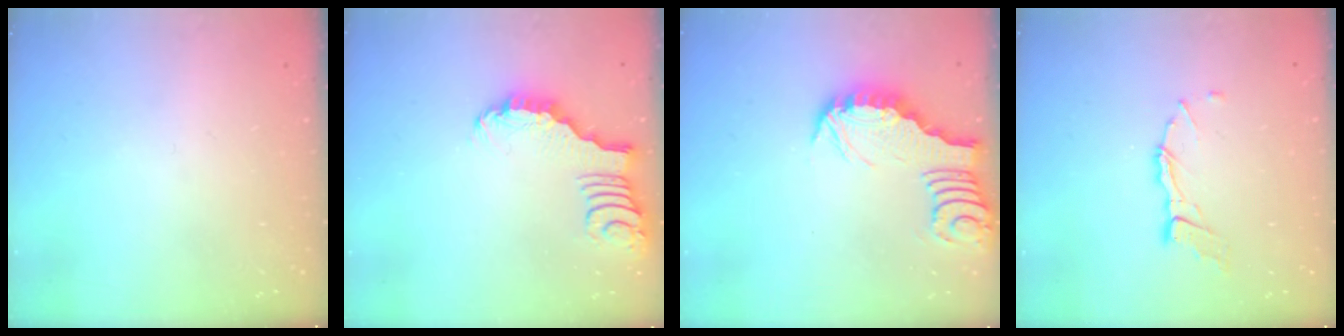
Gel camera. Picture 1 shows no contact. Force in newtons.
{"total": 2.2, "press": 2.2, "slide": 0.4}
{"total": 2.9, "press": 2.8, "slide": 0.3}
{"total": 7.7, "press": 7.7, "slide": 0.7}